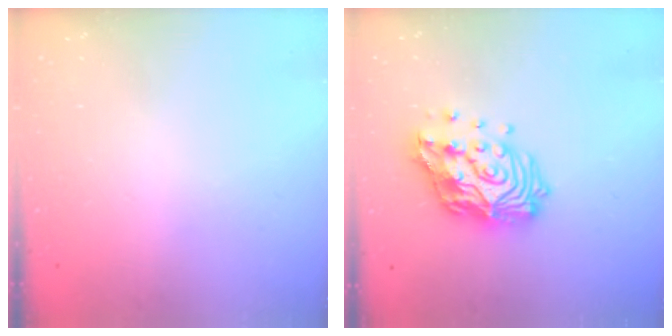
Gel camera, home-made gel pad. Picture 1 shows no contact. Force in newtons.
{"total": 16.3, "press": 16.2, "slide": 1.6}